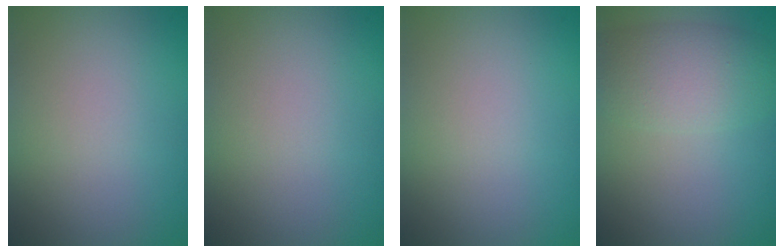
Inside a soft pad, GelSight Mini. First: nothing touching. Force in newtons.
{"total": 0.0}
{"total": 0.0}
{"total": 4.8, "press": 4.8, "slide": 0.2}